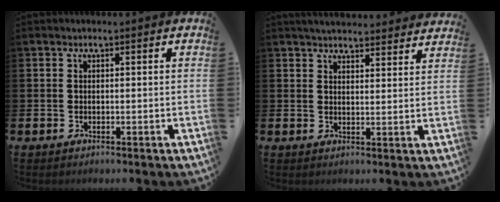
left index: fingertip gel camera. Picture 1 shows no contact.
{"total": 4.3, "force": [4.2, 0.3, 0.5], "torque": [-0.010, -0.023, 0.076]}